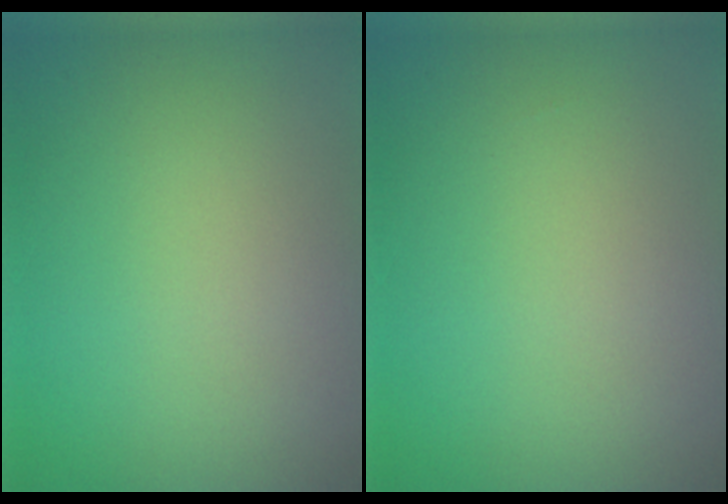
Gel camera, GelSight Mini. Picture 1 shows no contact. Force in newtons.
{"total": 0.0}